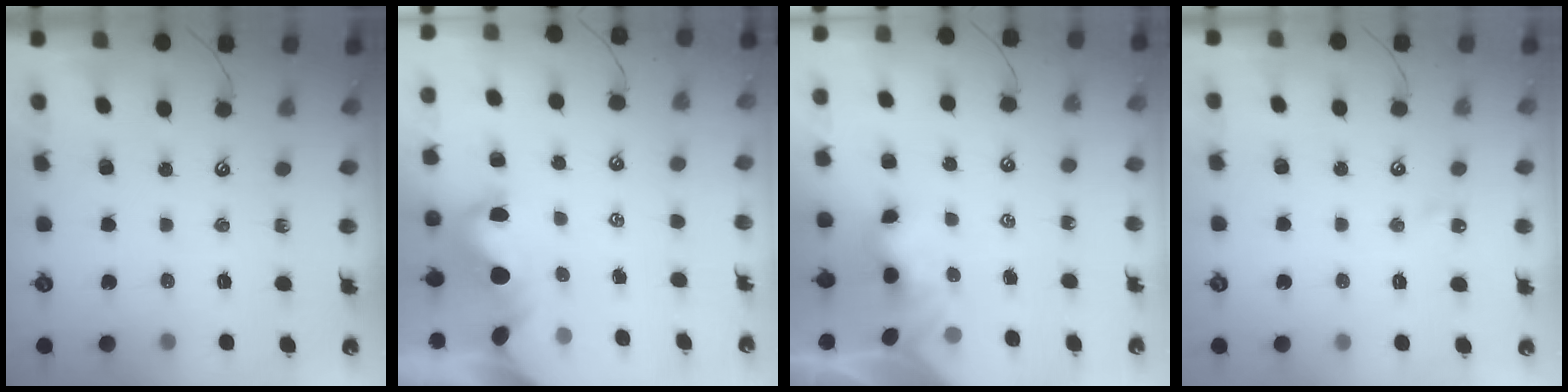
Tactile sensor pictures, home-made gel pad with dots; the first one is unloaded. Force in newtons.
{"total": 3.4, "press": 3.2, "slide": 1.2}
{"total": 3.1, "press": 3.1, "slide": 0.4}
{"total": 3.9, "press": 3.9, "slide": 0.6}